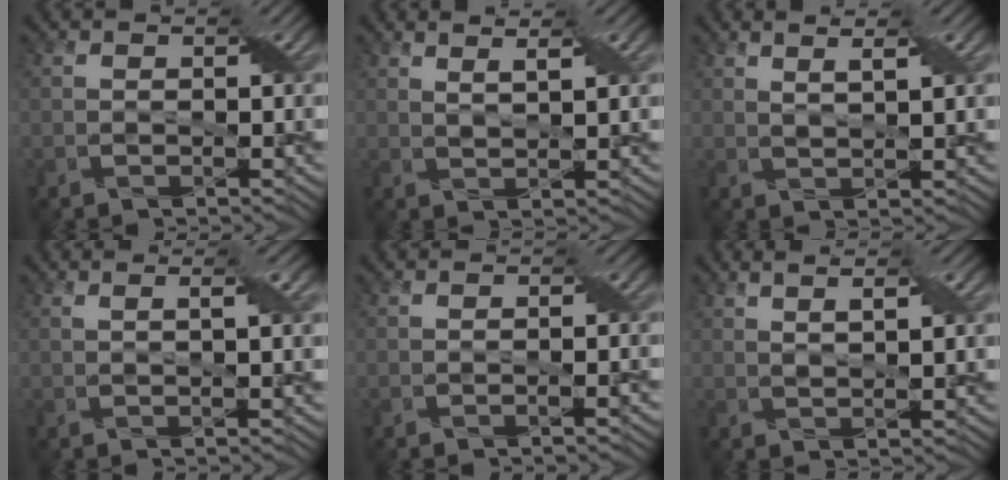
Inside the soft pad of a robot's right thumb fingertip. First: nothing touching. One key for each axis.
{"total": 2.6, "fx": 1.8, "fy": 0.2, "fz": 1.9, "tx": -0.030, "ty": -0.002, "tz": 0.035}
{"total": 2.8, "fx": 1.7, "fy": 0.3, "fz": 2.2, "tx": -0.032, "ty": -0.002, "tz": 0.033}
{"total": 3.1, "fx": 0.7, "fy": 0.3, "fz": 3.0, "tx": -0.047, "ty": 0.013, "tz": 0.007}
{"total": 0.6, "fx": -0.4, "fy": -0.1, "fz": 0.5, "tx": -0.008, "ty": 0.004, "tz": -0.006}
{"total": 3.1, "fx": 1.8, "fy": 0.5, "fz": 2.5, "tx": -0.033, "ty": 0.001, "tz": 0.027}